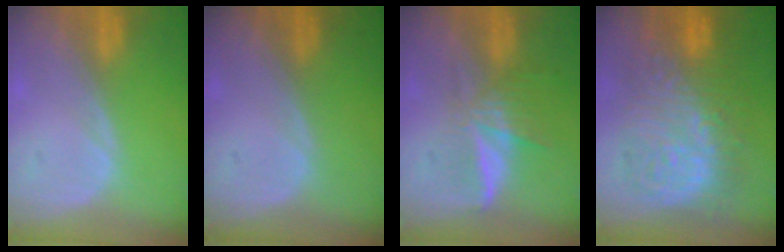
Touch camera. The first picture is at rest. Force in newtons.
{"total": 0.0}
{"total": 6.0, "press": 5.5, "slide": 2.4}
{"total": 13.4, "press": 13.3, "slide": 1.4}